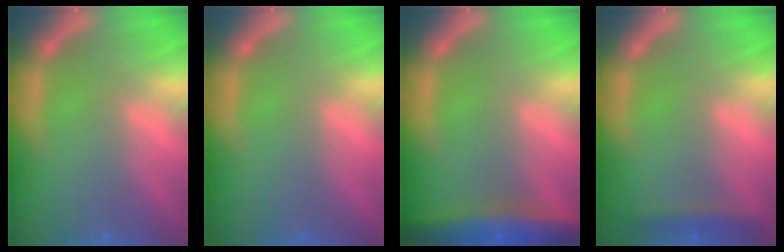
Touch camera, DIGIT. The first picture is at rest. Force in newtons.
{"total": 0.0}
{"total": 7.5}
{"total": 1.9}